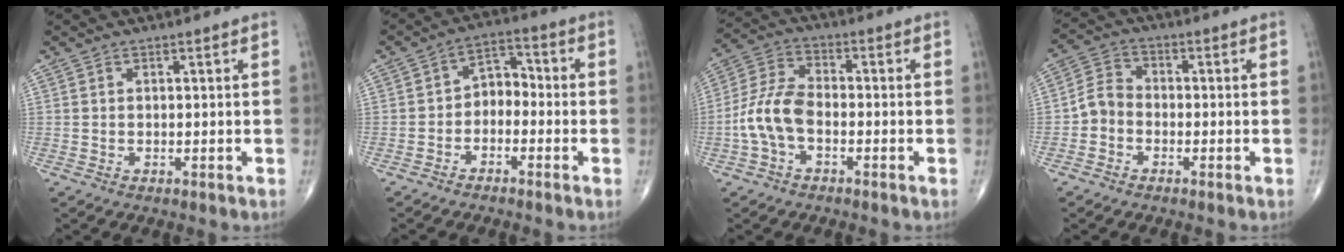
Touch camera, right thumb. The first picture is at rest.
{"total": 5.4, "force": [-1.9, 3.9, 3.3], "torque": [-0.031, 0.037, -0.048]}
{"total": 8.8, "force": [-2.5, 5.0, 6.8], "torque": [-0.143, 0.029, -0.058]}
{"total": 4.8, "force": [-1.7, 4.0, 2.2], "torque": [-0.028, 0.021, -0.045]}